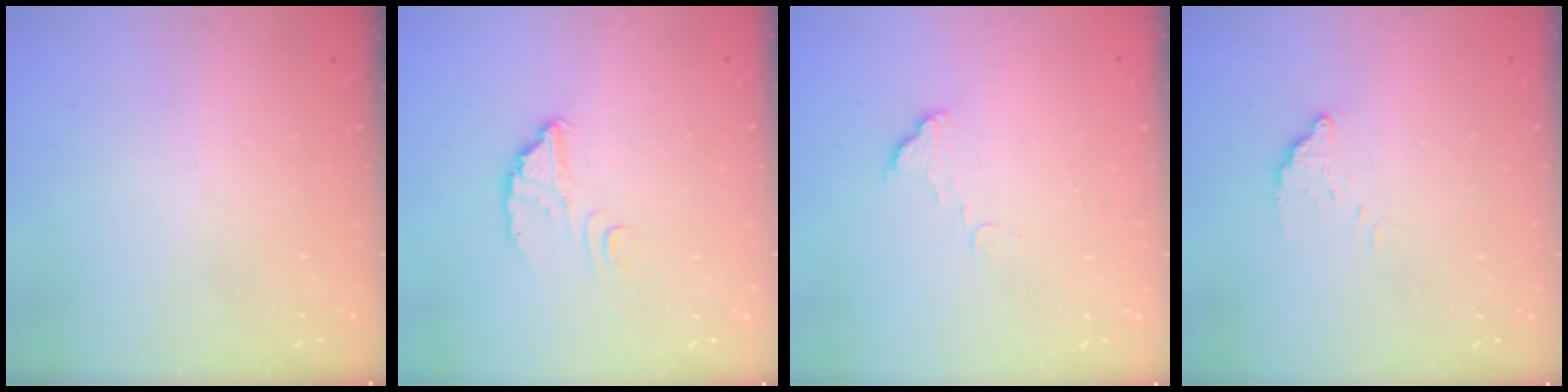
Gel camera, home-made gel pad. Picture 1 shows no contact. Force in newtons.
{"total": 3.0, "press": 3.0, "slide": 0.3}
{"total": 5.2, "press": 5.1, "slide": 0.4}
{"total": 3.4, "press": 3.4, "slide": 0.1}